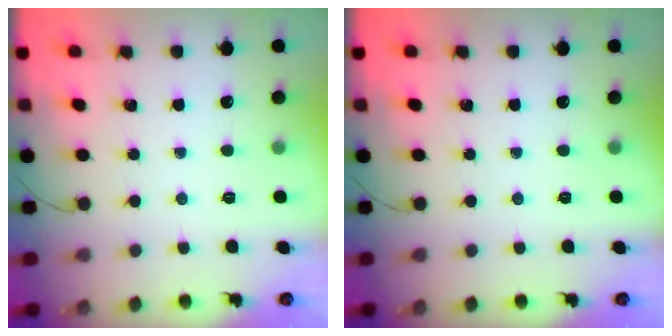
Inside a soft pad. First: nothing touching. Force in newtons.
{"total": 0.0}